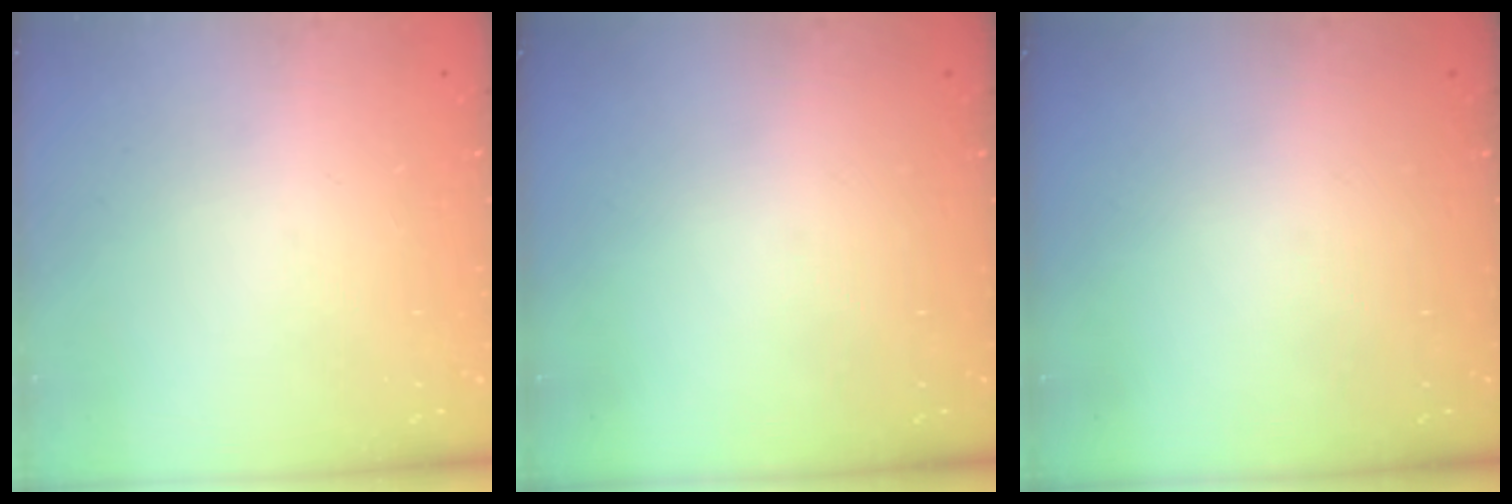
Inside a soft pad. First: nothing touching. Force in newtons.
{"total": 0.0}
{"total": 0.0}